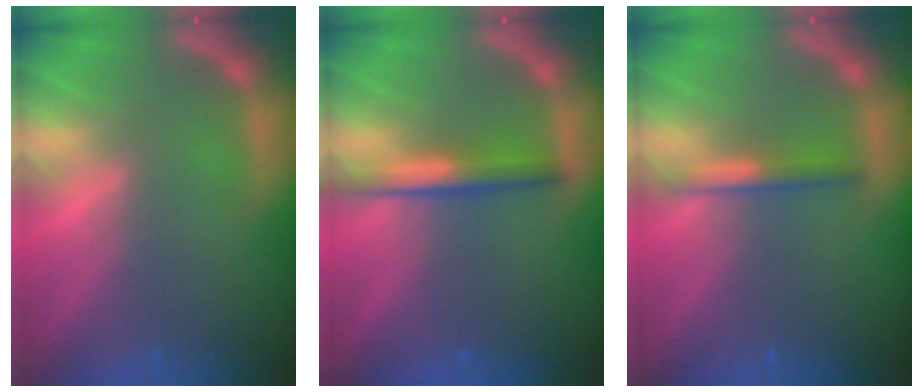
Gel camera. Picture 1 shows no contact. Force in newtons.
{"total": 3.0}
{"total": 1.9}